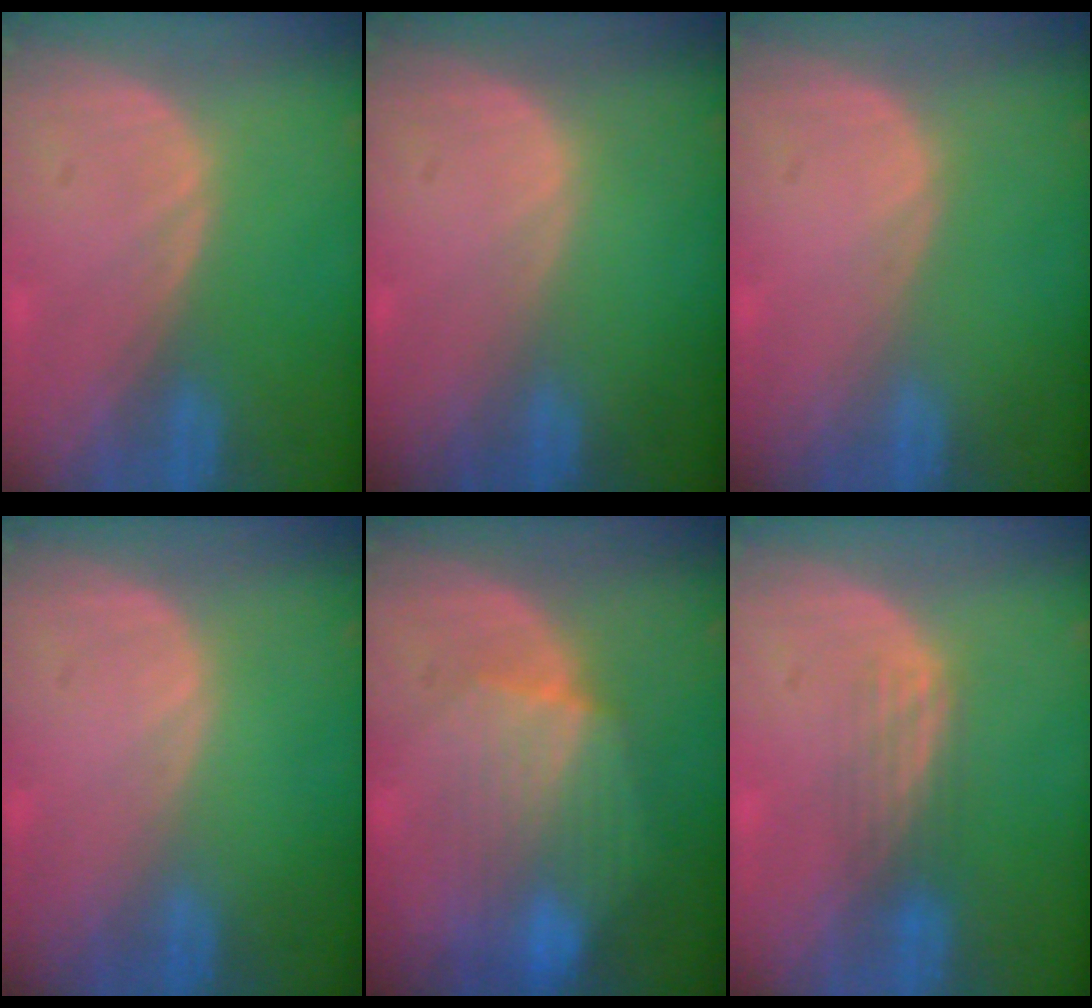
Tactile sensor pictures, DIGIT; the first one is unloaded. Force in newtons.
{"total": 0.0}
{"total": 0.0}
{"total": 0.0}
{"total": 8.5, "press": 8.0, "slide": 3.0}
{"total": 2.7, "press": 2.6, "slide": 0.8}